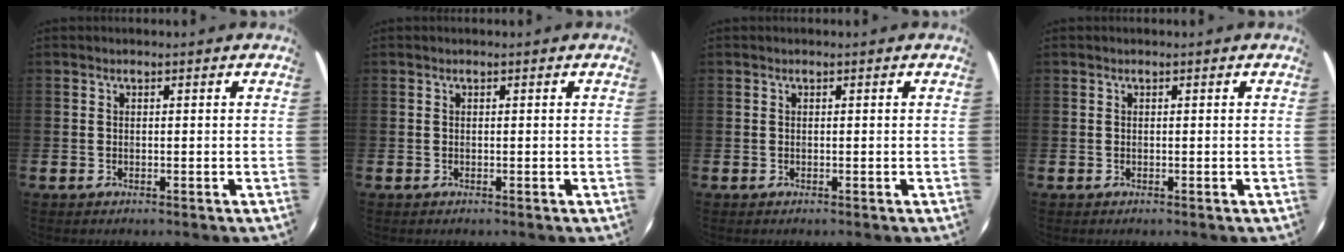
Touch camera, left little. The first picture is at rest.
{"total": 0.0}
{"total": 0.0}
{"total": 0.0}